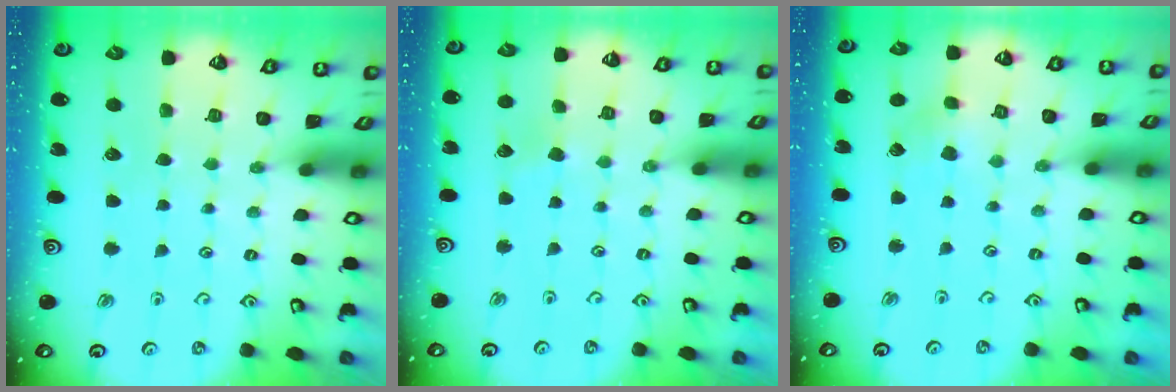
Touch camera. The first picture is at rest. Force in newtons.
{"total": 2.9, "press": 2.9, "slide": 0.3}
{"total": 2.3, "press": 2.3, "slide": 0.6}